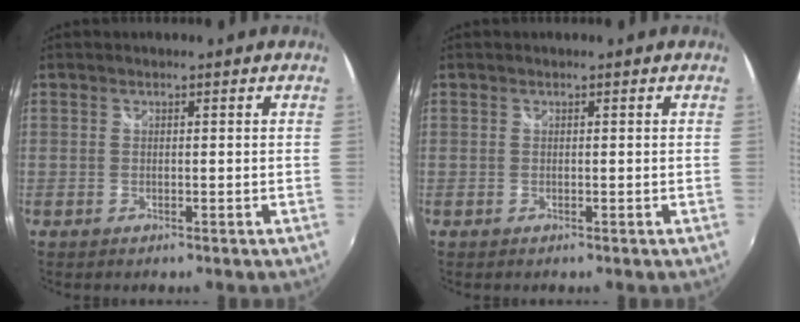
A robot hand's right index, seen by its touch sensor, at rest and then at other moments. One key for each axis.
{"total": 0.0}